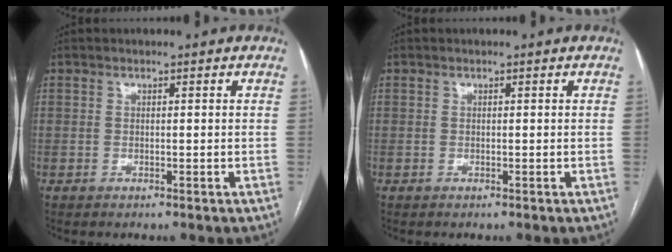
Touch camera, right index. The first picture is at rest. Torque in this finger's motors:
{"motor_torque": [0.09, 0.09, 0.00, 0.00]}